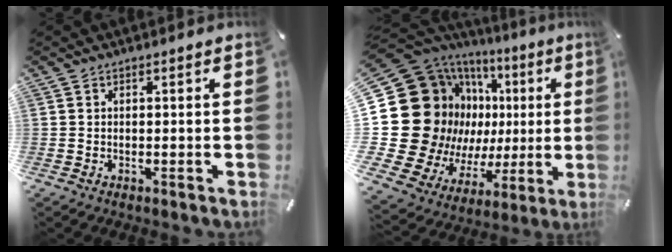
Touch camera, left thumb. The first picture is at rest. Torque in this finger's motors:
{"motor_torque": [2.51, 2.50, 1.00, -0.61, 0.38]}